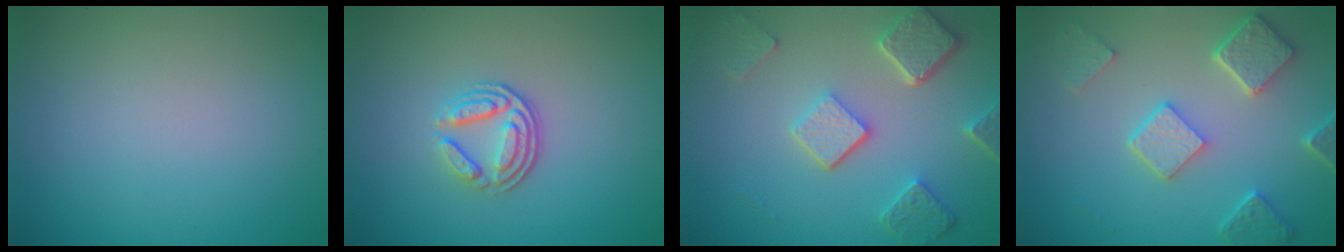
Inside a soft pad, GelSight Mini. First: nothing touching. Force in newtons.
{"total": 3.4, "press": 2.6, "slide": 2.3}
{"total": 5.3, "press": 4.1, "slide": 3.4}
{"total": 4.8, "press": 3.8, "slide": 3.0}